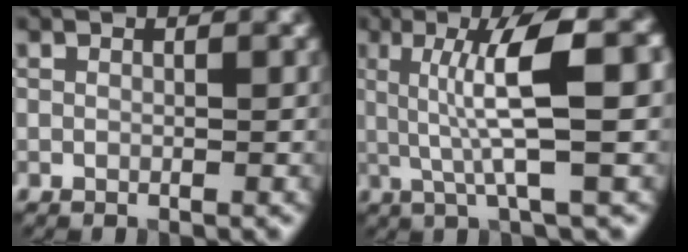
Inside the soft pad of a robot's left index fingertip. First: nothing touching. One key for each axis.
{"total": 7.5, "fx": 0.9, "fy": 1.4, "fz": 7.3, "tx": -0.127, "ty": 0.005, "tz": 0.016}